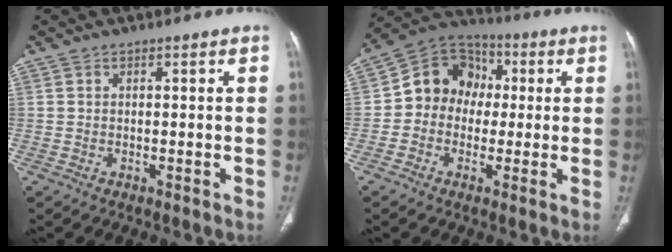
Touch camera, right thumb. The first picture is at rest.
{"total": 11.6, "force": [0.3, 10.1, 5.6], "torque": [-0.051, 0.033, -0.012]}